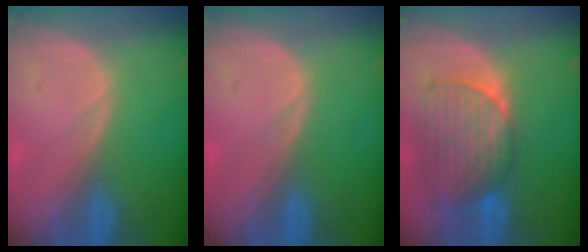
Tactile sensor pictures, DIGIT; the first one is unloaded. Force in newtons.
{"total": 0.0}
{"total": 9.4, "press": 8.3, "slide": 4.2}